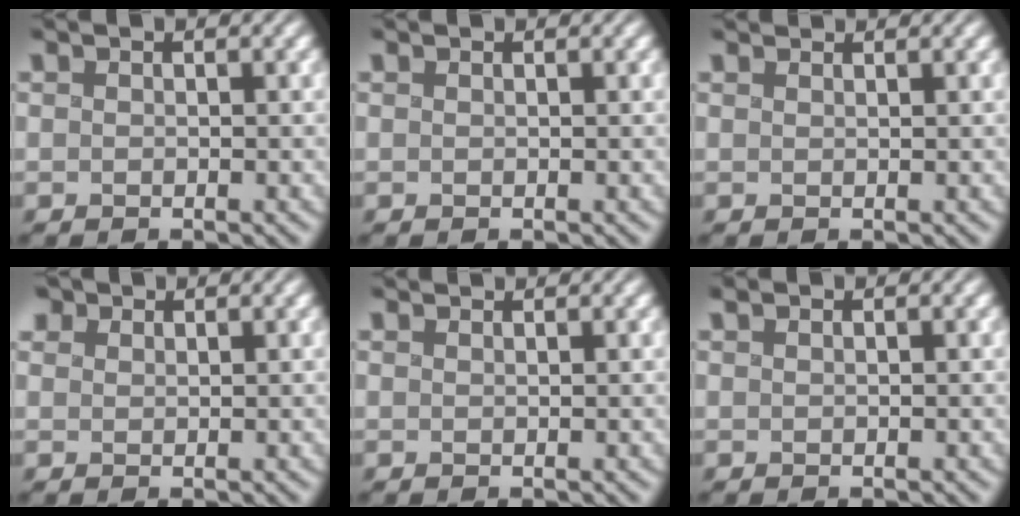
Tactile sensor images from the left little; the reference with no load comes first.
{"total": 0.0}
{"total": 1.2, "force": [1.2, 0.0, 0.1], "torque": [-0.006, 0.007, 0.023]}
{"total": 1.9, "force": [1.4, 1.1, 0.6], "torque": [-0.022, 0.000, 0.032]}
{"total": 1.1, "force": [1.1, -0.1, 0.1], "torque": [-0.005, 0.008, 0.022]}
{"total": 0.5, "force": [0.4, 0.2, 0.2], "torque": [-0.005, 0.003, 0.009]}